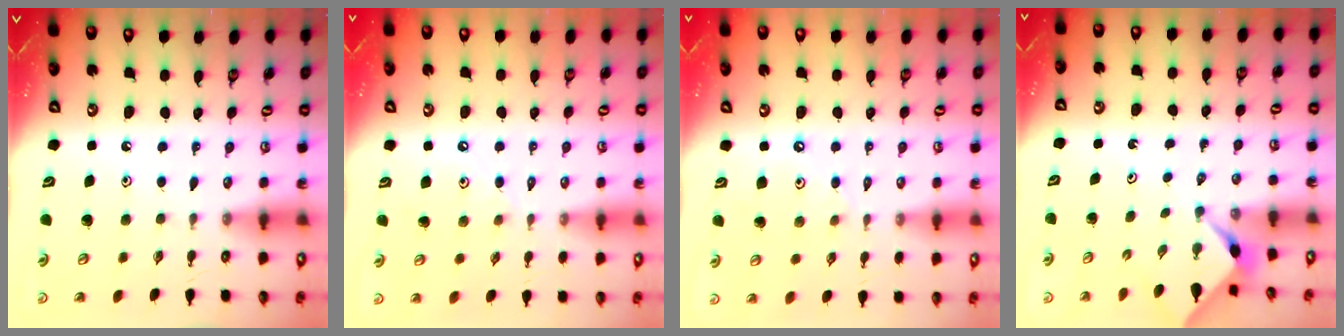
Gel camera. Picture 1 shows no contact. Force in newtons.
{"total": 1.6, "press": 1.6, "slide": 0.1}
{"total": 2.1, "press": 2.1, "slide": 0.3}
{"total": 2.4, "press": 2.3, "slide": 0.3}